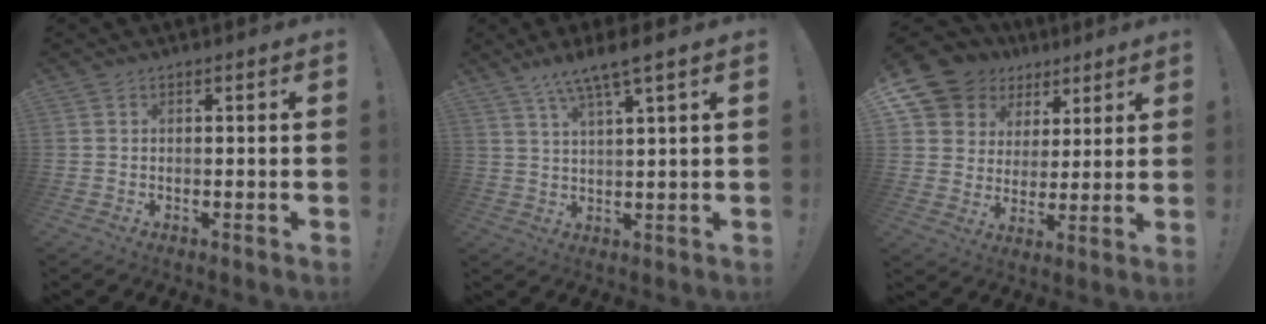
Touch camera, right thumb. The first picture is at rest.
{"total": 6.9, "force": [5.1, -0.2, 4.6], "torque": [-0.085, -0.027, 0.085]}
{"total": 12.2, "force": [7.2, 9.2, 3.5], "torque": [-0.062, -0.054, 0.147]}